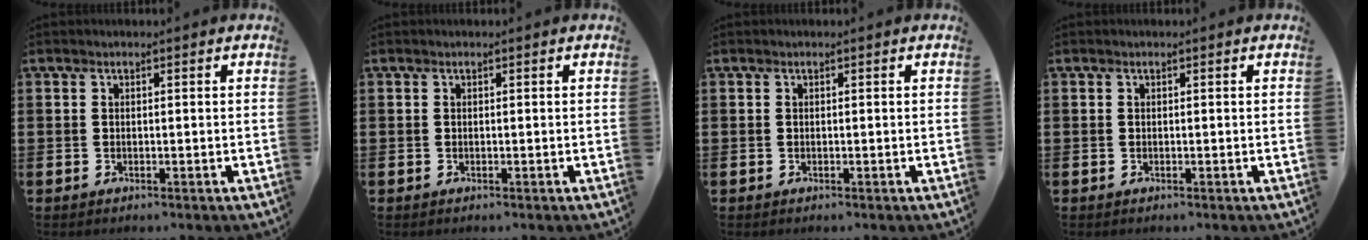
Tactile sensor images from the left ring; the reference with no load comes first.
{"total": 0.0}
{"total": 0.0}
{"total": 0.0}